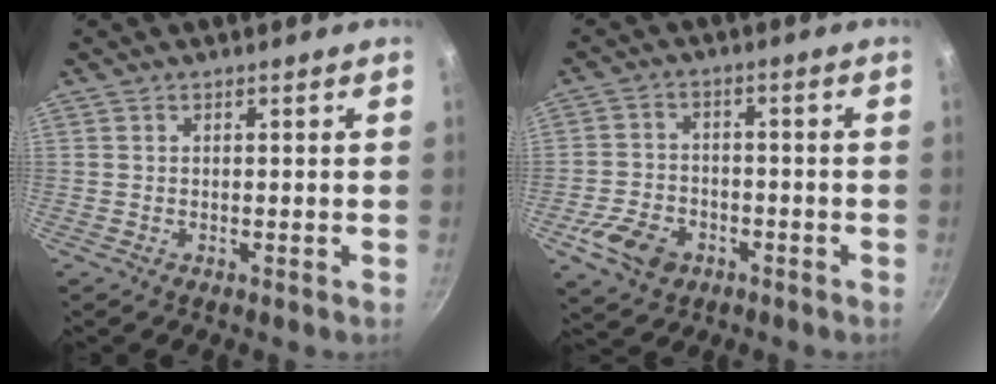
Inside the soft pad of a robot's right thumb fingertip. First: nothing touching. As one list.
[{"total": 8.8, "force": [-4.0, 6.3, 4.6], "torque": [-0.077, 0.024, -0.069]}]